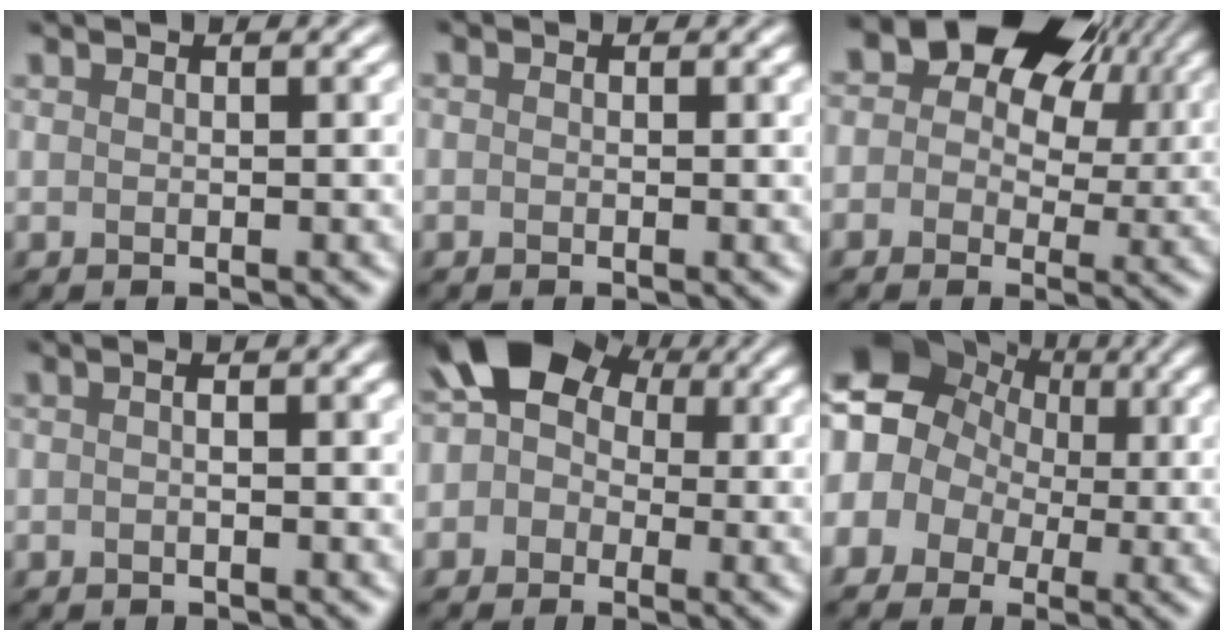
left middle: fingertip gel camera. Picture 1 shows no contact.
{"total": 0.9, "force": [-0.6, -0.5, -0.6], "torque": [0.002, -0.001, -0.001]}
{"total": 9.5, "force": [4.6, 6.1, 5.7], "torque": [-0.091, 0.041, 0.072]}
{"total": 2.0, "force": [-0.3, 0.7, 1.9], "torque": [-0.017, 0.010, -0.010]}
{"total": 4.9, "force": [0.1, 4.1, 2.8], "torque": [-0.065, 0.007, 0.015]}
{"total": 7.4, "force": [0.3, 7.1, 2.1], "torque": [-0.079, 0.024, -0.015]}